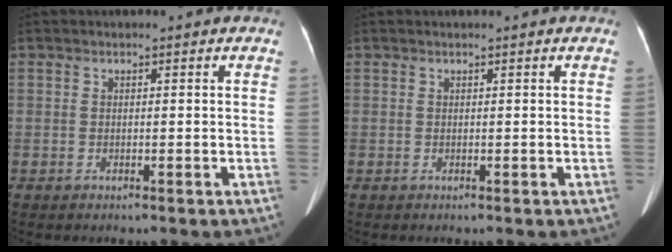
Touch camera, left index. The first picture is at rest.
{"total": 0.0}